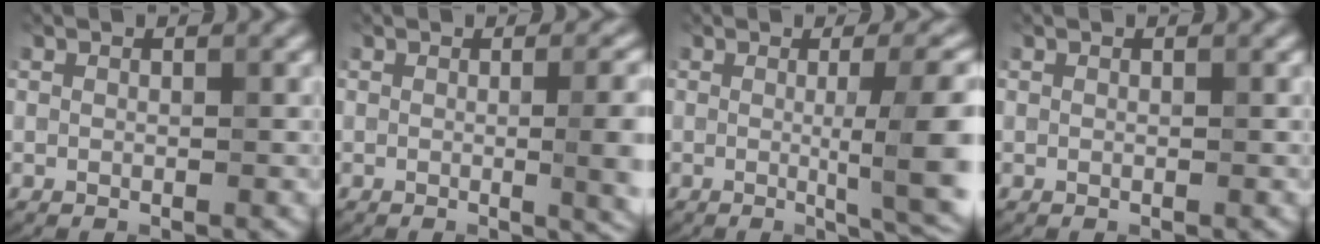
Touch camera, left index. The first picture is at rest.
{"total": 7.2, "force": [-0.4, 3.0, 6.6], "torque": [-0.047, -0.005, 0.002]}
{"total": 8.7, "force": [-0.4, 2.1, 8.4], "torque": [-0.092, -0.003, -0.006]}
{"total": 0.0}